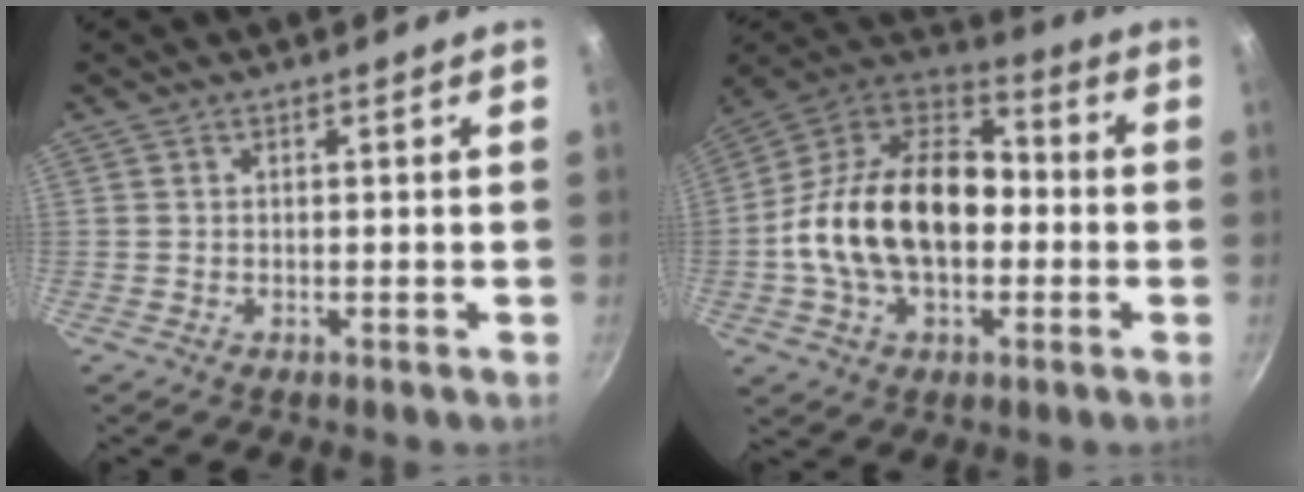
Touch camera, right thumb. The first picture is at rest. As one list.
[{"total": 22.6, "force": [-1.9, 14.8, 17.0], "torque": [-0.271, 0.048, -0.050]}]